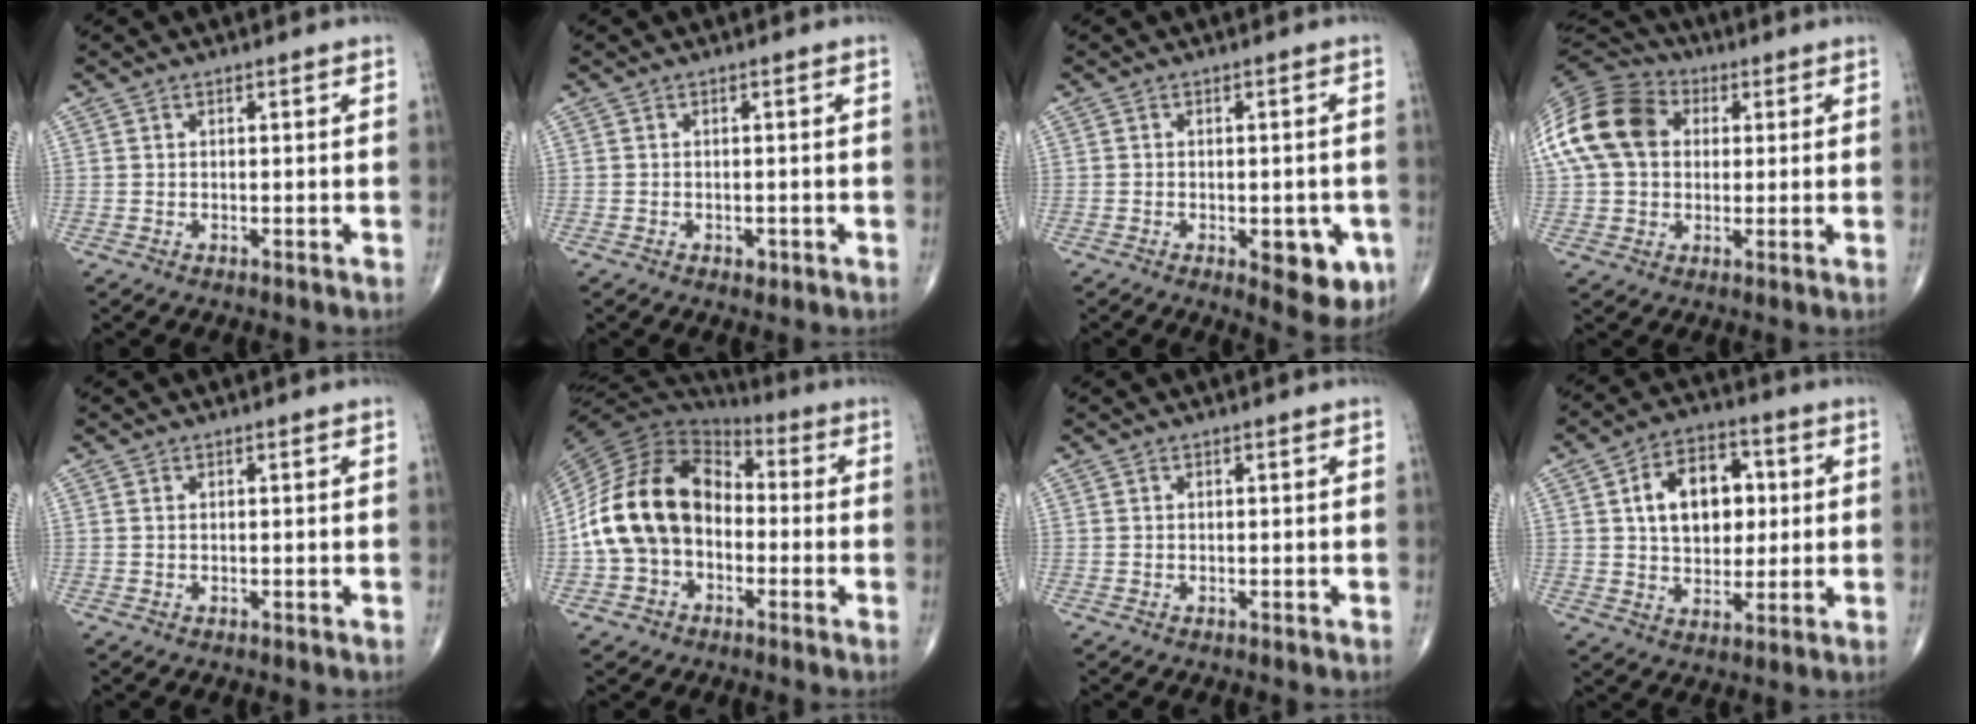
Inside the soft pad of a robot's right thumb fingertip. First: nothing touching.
{"total": 1.1, "force": [-0.5, 0.8, 0.6], "torque": [-0.008, 0.000, -0.006]}
{"total": 8.6, "force": [-3.0, 3.9, 7.1], "torque": [-0.063, 0.000, -0.029]}
{"total": 17.5, "force": [3.4, 13.1, 11.1], "torque": [-0.221, 0.028, 0.052]}
{"total": 0.0}
{"total": 17.9, "force": [-2.2, 13.0, 12.1], "torque": [-0.216, 0.042, -0.049]}
{"total": 0.0}
{"total": 13.3, "force": [2.5, 8.9, 9.6], "torque": [-0.117, 0.008, 0.039]}